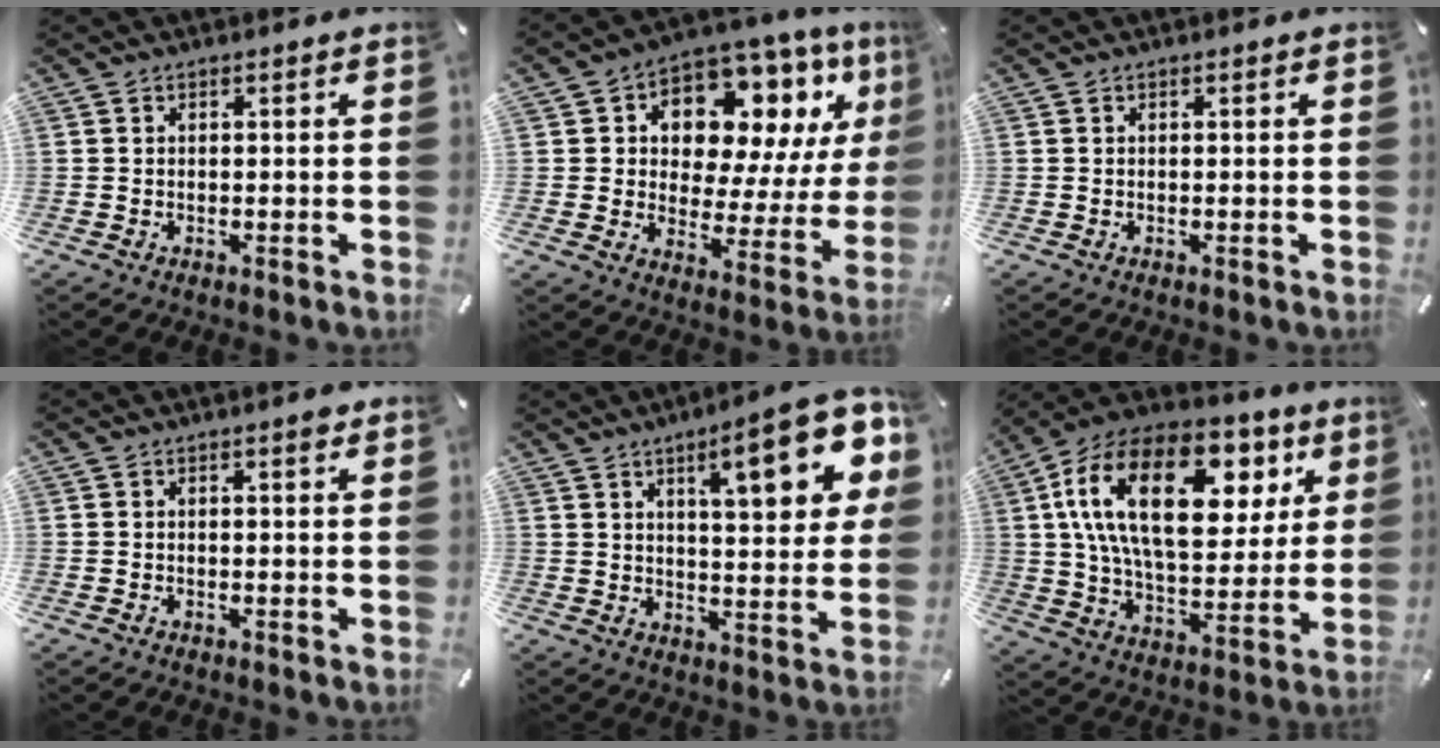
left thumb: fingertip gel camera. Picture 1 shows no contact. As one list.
[{"total": 12.3, "force": [7.8, 7.7, 5.6], "torque": [-0.092, -0.073, 0.137]}, {"total": 0.0}, {"total": 1.2, "force": [0.7, 0.2, 0.9], "torque": [-0.010, -0.002, 0.010]}, {"total": 17.9, "force": [8.5, 5.5, 14.8], "torque": [-0.200, -0.038, 0.125]}, {"total": 25.7, "force": [9.8, 14.3, 19.0], "torque": [-0.354, -0.033, 0.160]}]